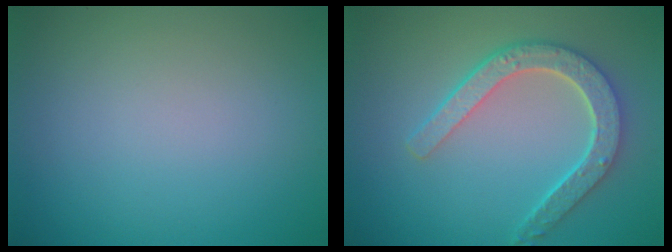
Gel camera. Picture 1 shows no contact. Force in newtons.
{"total": 5.1, "press": 4.0, "slide": 3.2}